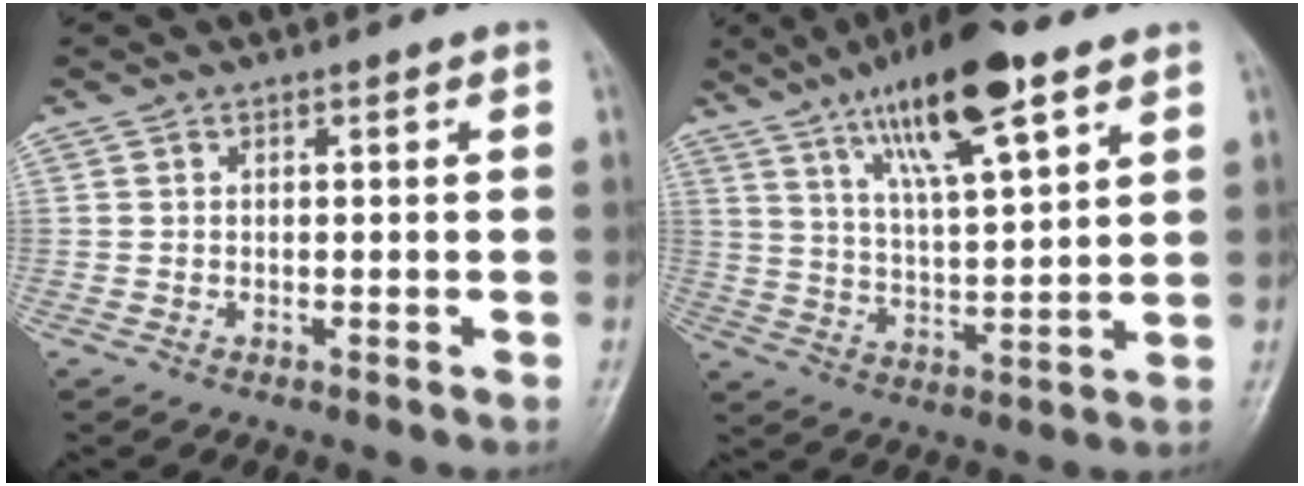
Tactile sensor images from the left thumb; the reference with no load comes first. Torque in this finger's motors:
{"motor_torque": [0.63, -0.41, 2.36, -0.41, 0.44]}